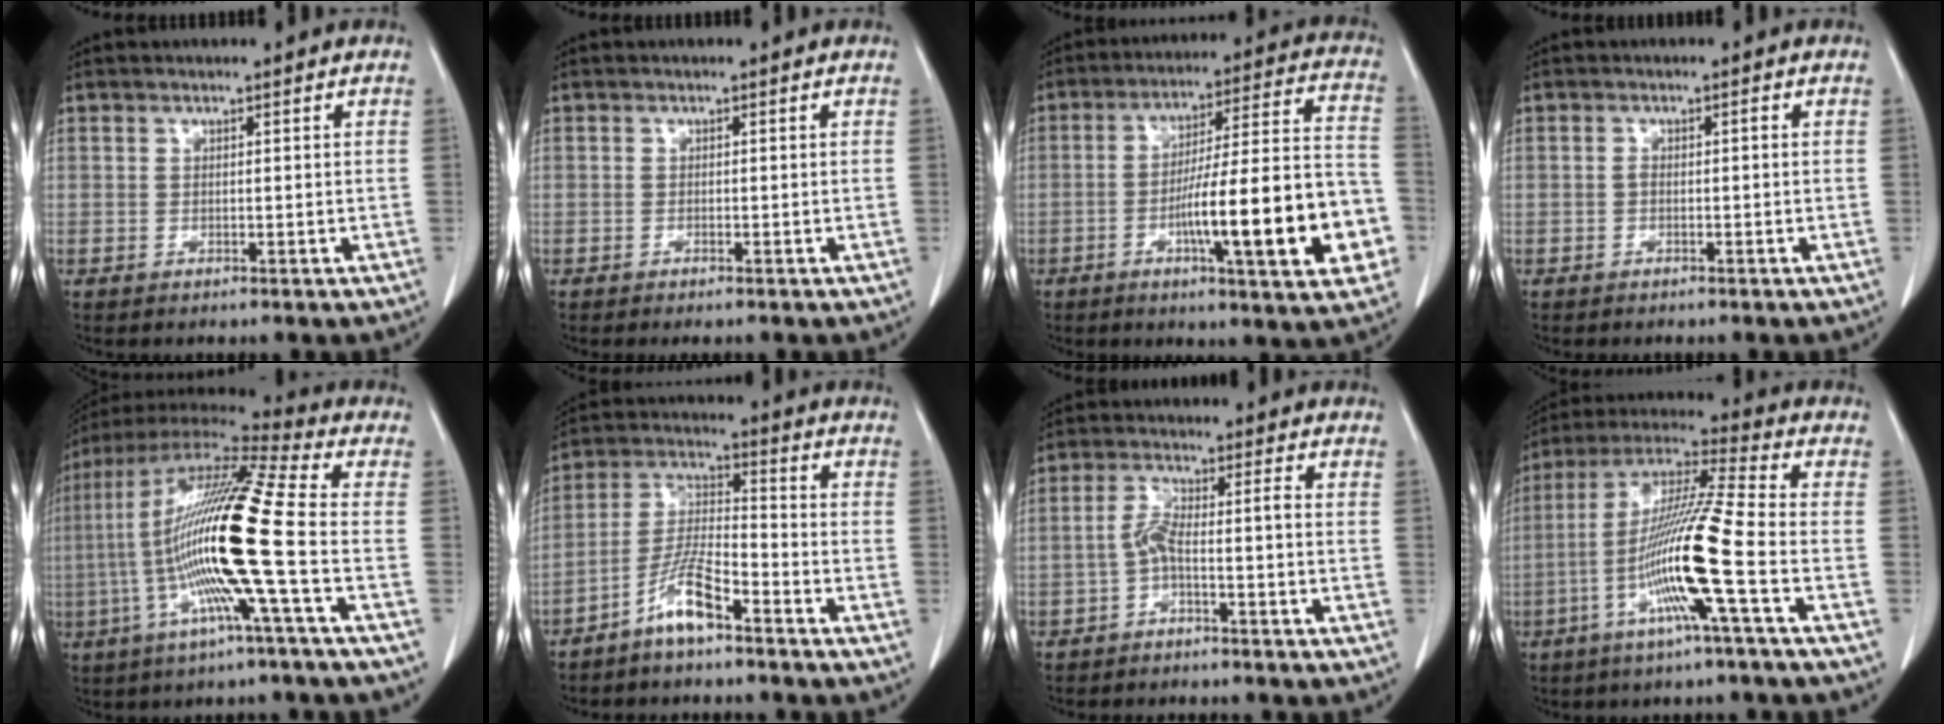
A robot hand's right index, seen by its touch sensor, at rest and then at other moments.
{"total": 0.5, "force": [-0.4, 0.0, 0.4], "torque": [-0.007, -0.002, -0.004]}
{"total": 20.4, "force": [-6.1, 2.3, 19.3], "torque": [-0.244, 0.018, -0.085]}
{"total": 0.9, "force": [-0.2, 0.4, 0.8], "torque": [-0.013, 0.003, -0.004]}
{"total": 20.1, "force": [-3.5, -0.5, 19.8], "torque": [-0.386, -0.004, -0.085]}
{"total": 7.7, "force": [-5.2, 1.3, 5.5], "torque": [-0.121, 0.000, -0.104]}
{"total": 4.1, "force": [-1.8, 0.3, 3.7], "torque": [-0.081, 0.019, -0.033]}
{"total": 15.0, "force": [-4.8, -1.3, 14.2], "torque": [-0.278, -0.004, -0.100]}